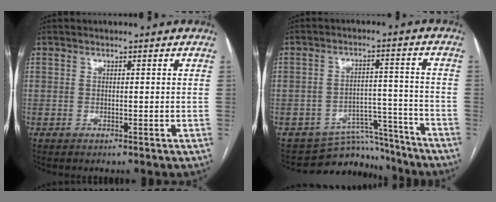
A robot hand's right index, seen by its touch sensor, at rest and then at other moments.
{"total": 8.6, "force": [-8.0, 3.2, -0.5], "torque": [0.021, 0.047, -0.115]}